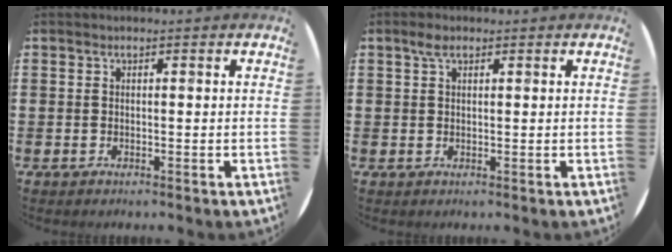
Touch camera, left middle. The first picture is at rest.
{"total": 1.8, "force": [1.1, 0.9, 1.1], "torque": [-0.016, 0.003, 0.017]}